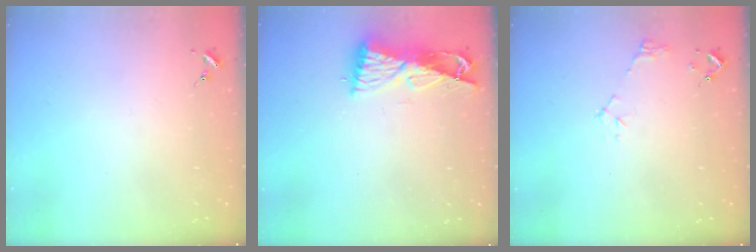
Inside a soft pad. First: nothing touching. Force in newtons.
{"total": 9.2, "press": 9.2, "slide": 1.1}
{"total": 6.4, "press": 6.4, "slide": 0.6}